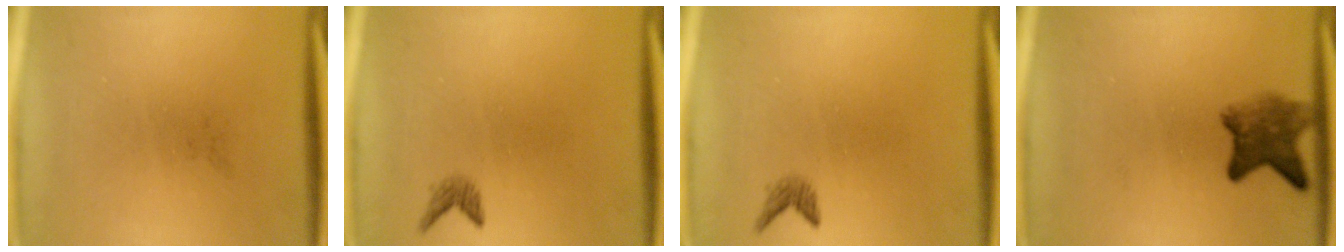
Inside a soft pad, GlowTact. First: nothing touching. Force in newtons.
{"total": 1.1}
{"total": 1.1}
{"total": 5.2}